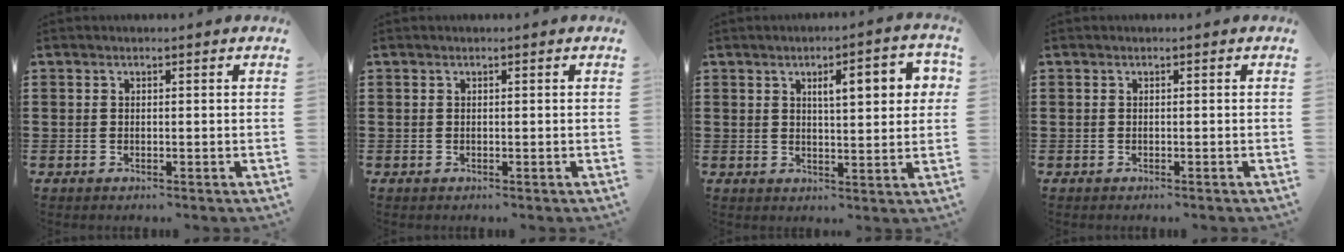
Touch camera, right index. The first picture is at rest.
{"total": 0.0}
{"total": 6.1, "force": [2.0, 1.6, 5.5], "torque": [-0.085, -0.002, 0.025]}
{"total": 0.0}